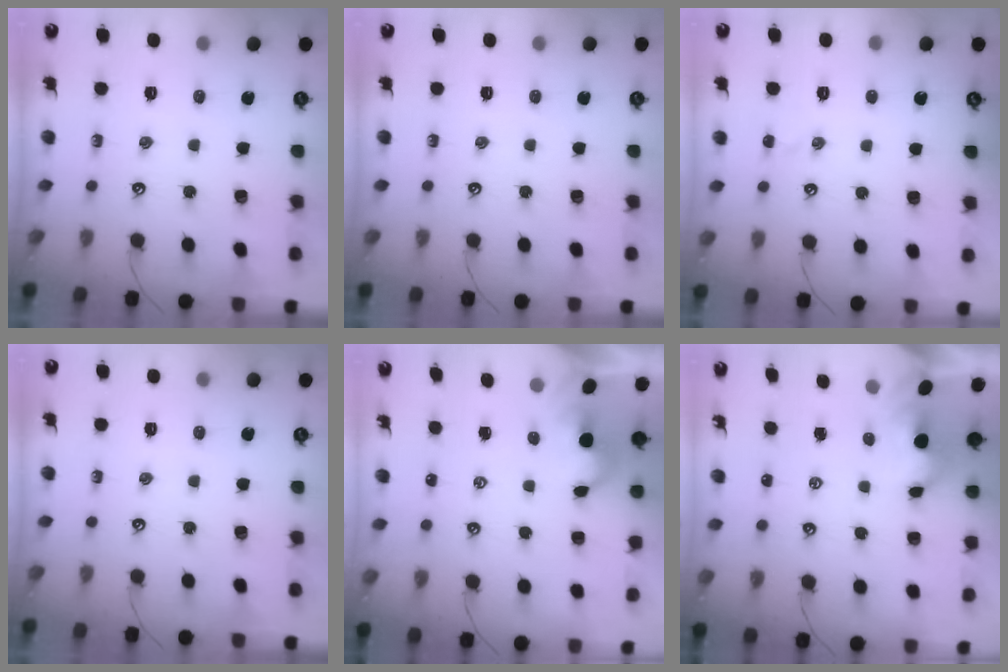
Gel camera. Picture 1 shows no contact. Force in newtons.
{"total": 0.0}
{"total": 1.6, "press": 1.5, "slide": 0.6}
{"total": 0.0}
{"total": 2.1, "press": 2.1, "slide": 0.2}
{"total": 2.4, "press": 2.4, "slide": 0.3}